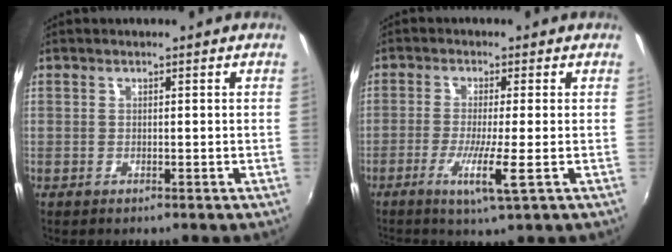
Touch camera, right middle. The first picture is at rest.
{"total": 5.3, "force": [-2.0, -1.0, 4.8], "torque": [-0.107, -0.013, -0.042]}